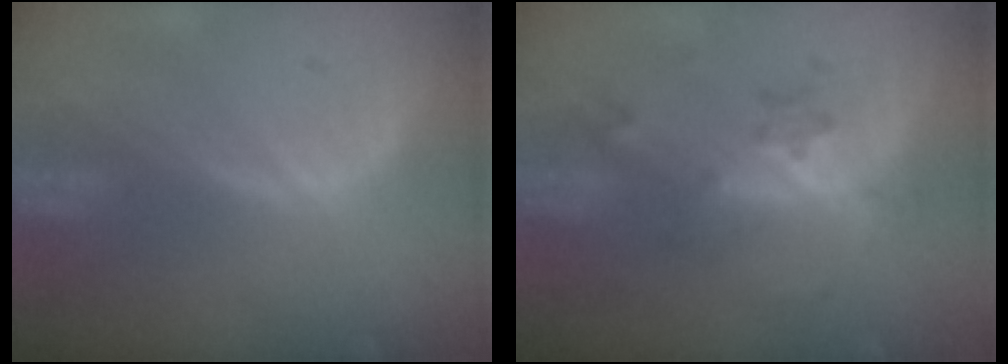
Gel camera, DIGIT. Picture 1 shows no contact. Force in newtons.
{"total": 6.0, "press": 5.5, "slide": 2.5}